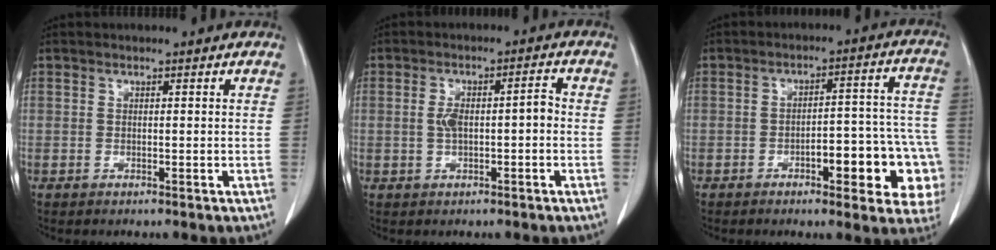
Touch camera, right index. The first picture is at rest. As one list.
[{"total": 4.7, "force": [-0.4, 1.6, 4.4], "torque": [-0.084, 0.021, -0.002]}, {"total": 14.2, "force": [-5.2, 4.4, 12.4], "torque": [-0.085, 0.040, -0.056]}]